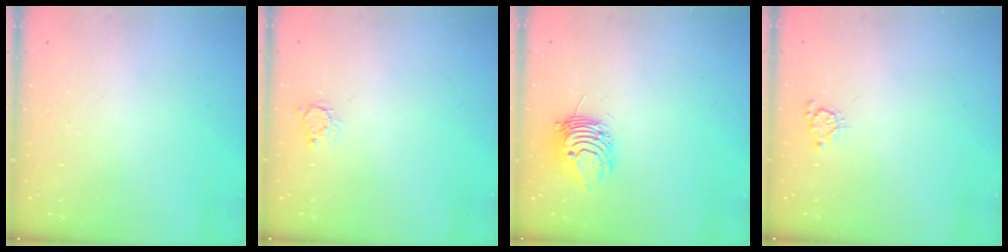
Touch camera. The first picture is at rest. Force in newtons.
{"total": 3.5, "press": 3.5, "slide": 0.3}
{"total": 10.4, "press": 10.3, "slide": 1.1}
{"total": 4.3, "press": 4.2, "slide": 0.5}